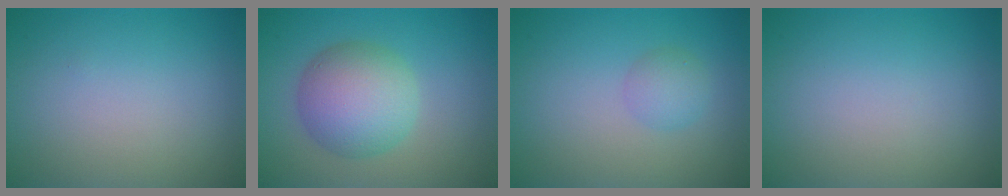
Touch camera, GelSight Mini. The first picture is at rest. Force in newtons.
{"total": 6.3, "press": 6.3, "slide": 0.1}
{"total": 1.8, "press": 1.8, "slide": 0.0}
{"total": 0.0}